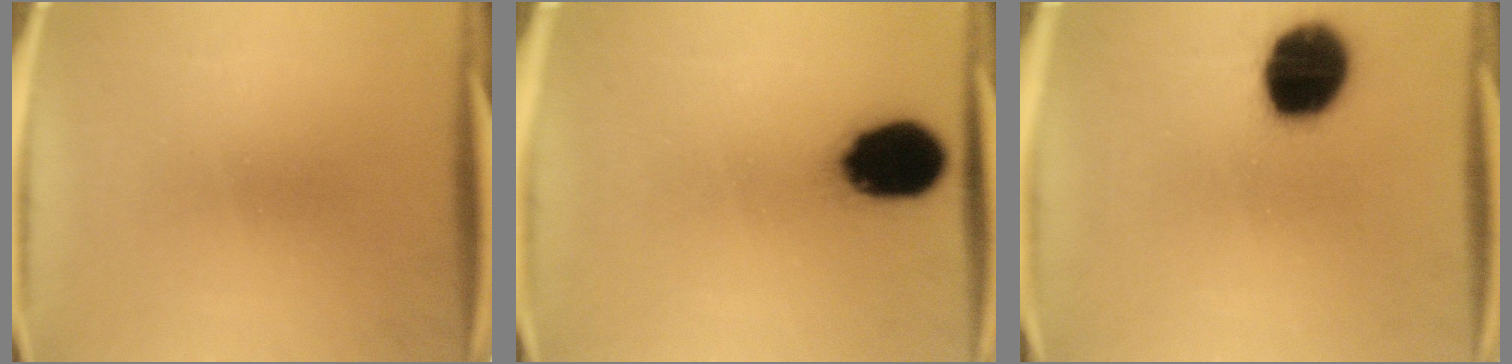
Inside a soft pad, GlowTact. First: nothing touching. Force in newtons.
{"total": 16.4}
{"total": 18.2}